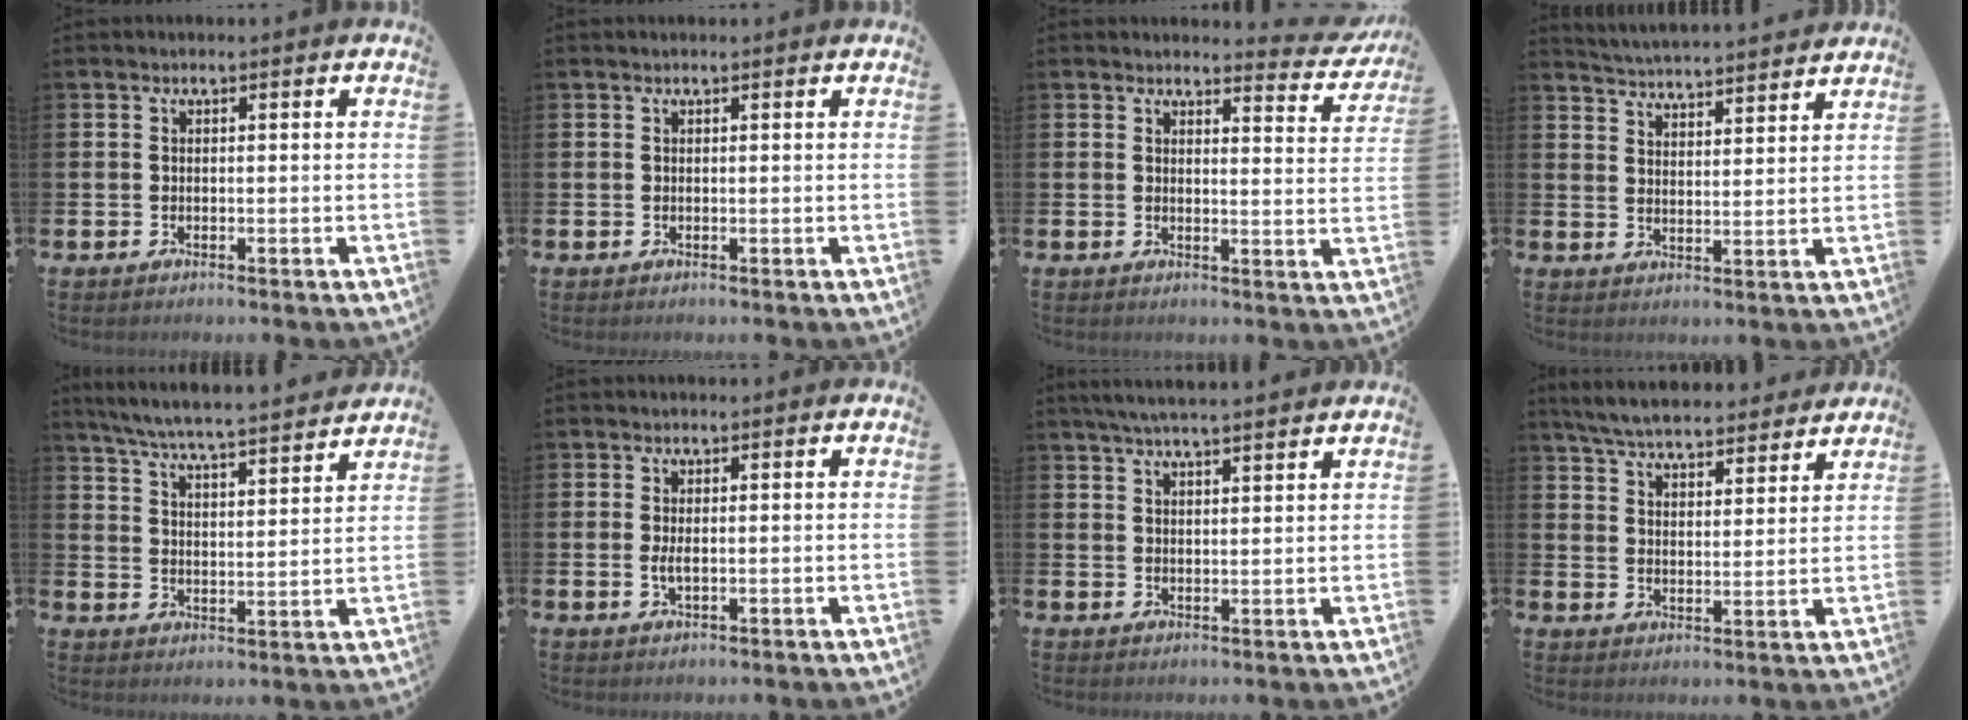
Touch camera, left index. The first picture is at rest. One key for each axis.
{"total": 0.0}
{"total": 3.1, "fx": 3.0, "fy": 0.6, "fz": 0.2, "tx": 0.002, "ty": -0.025, "tz": 0.049}
{"total": 4.8, "fx": 4.8, "fy": 0.0, "fz": -0.2, "tx": -0.013, "ty": -0.036, "tz": 0.084}
{"total": 6.7, "fx": 6.4, "fy": -0.1, "fz": 2.0, "tx": -0.065, "ty": -0.047, "tz": 0.113}
{"total": 1.6, "fx": 0.0, "fy": 0.6, "fz": 1.4, "tx": -0.022, "ty": 0.000, "tz": -0.002}
{"total": 4.6, "fx": 4.4, "fy": -0.1, "fz": 1.3, "tx": -0.036, "ty": -0.011, "tz": 0.079}
{"total": 6.5, "fx": 6.3, "fy": 1.1, "fz": 1.3, "tx": -0.053, "ty": -0.036, "tz": 0.112}